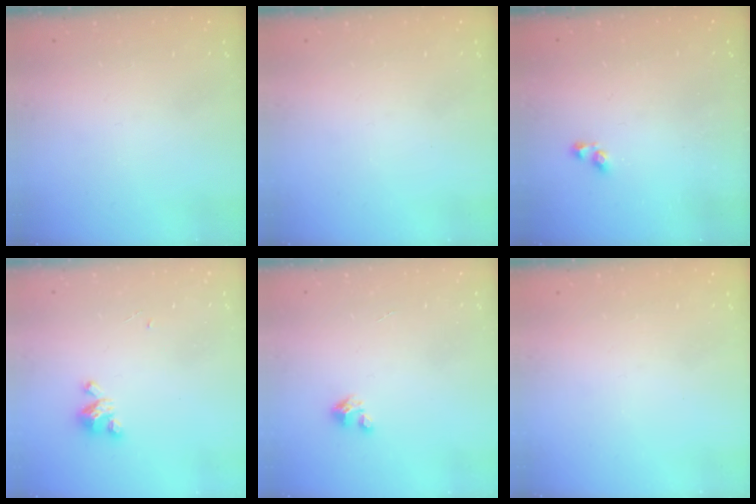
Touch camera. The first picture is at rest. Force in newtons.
{"total": 0.0}
{"total": 2.9, "press": 2.9, "slide": 0.6}
{"total": 3.6, "press": 3.6, "slide": 0.3}
{"total": 3.6, "press": 3.5, "slide": 0.2}
{"total": 0.0}